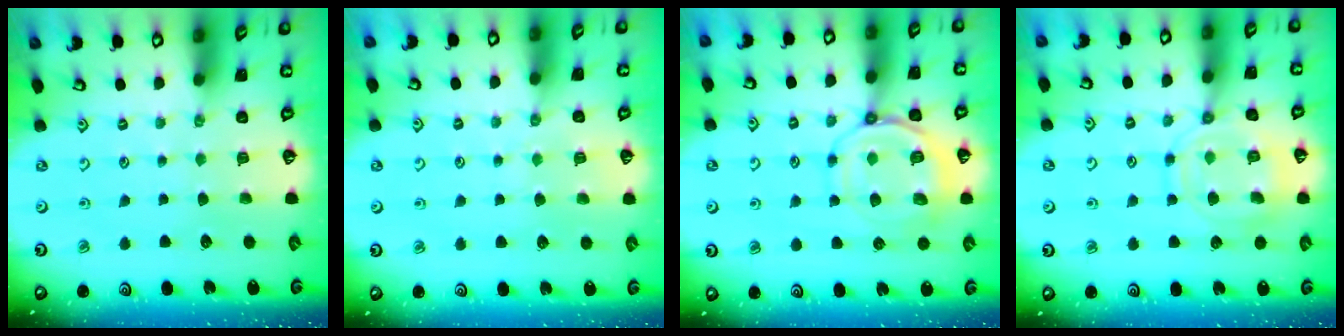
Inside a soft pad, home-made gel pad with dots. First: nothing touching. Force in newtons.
{"total": 4.1, "press": 4.1, "slide": 0.4}
{"total": 10.0, "press": 9.9, "slide": 1.1}
{"total": 13.8, "press": 13.8, "slide": 1.2}